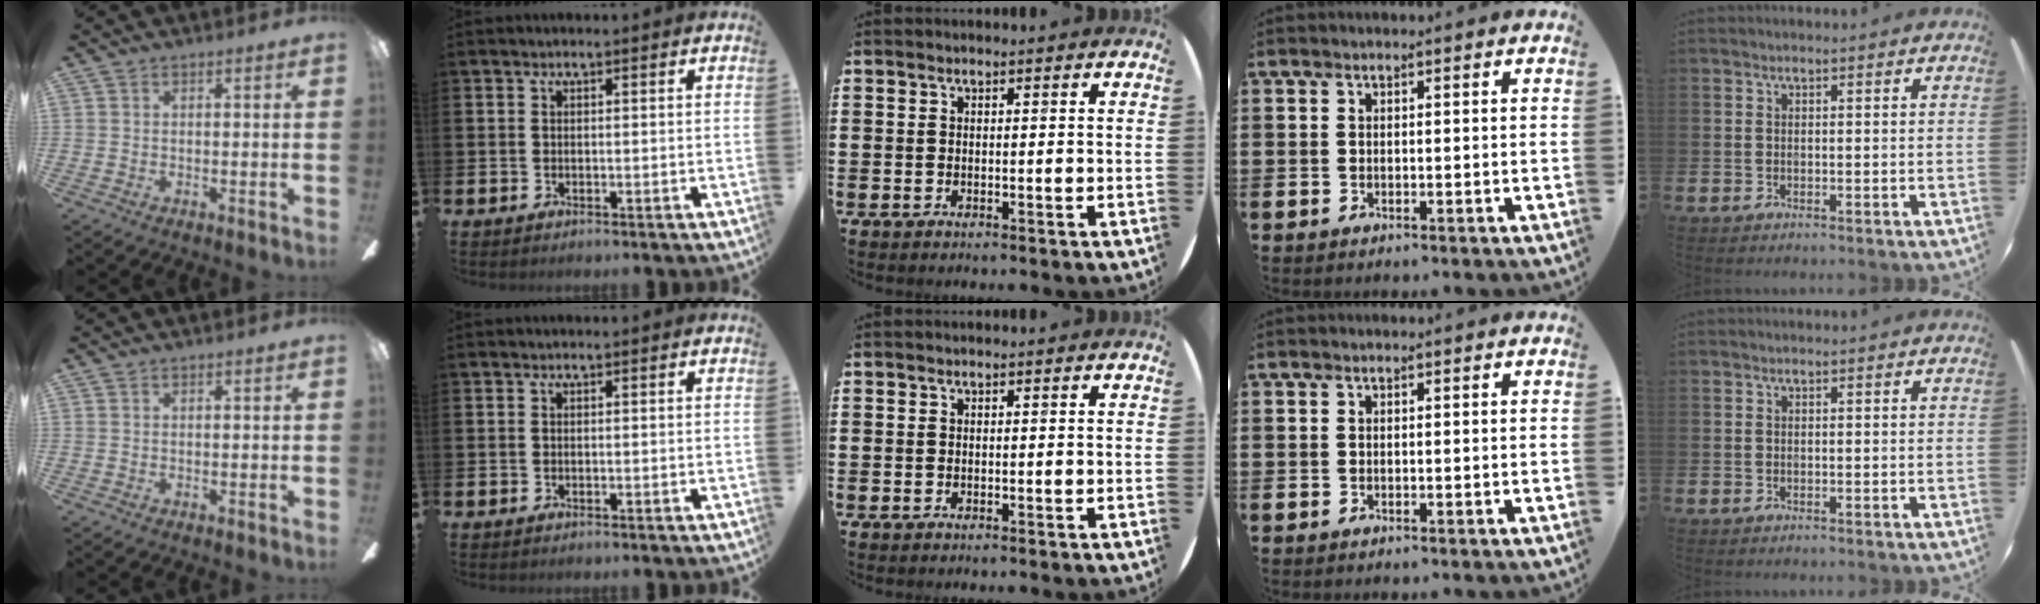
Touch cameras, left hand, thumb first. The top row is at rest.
{}